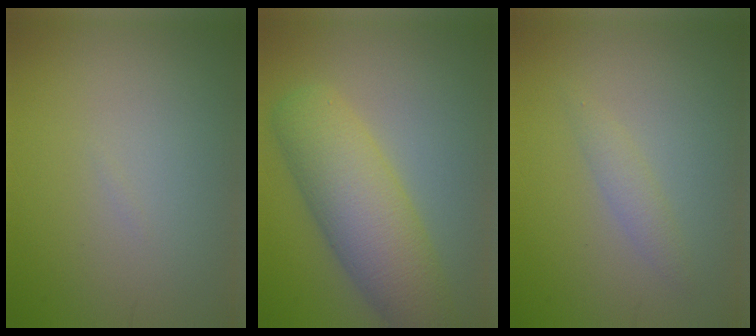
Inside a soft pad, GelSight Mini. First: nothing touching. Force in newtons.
{"total": 7.5, "press": 7.5, "slide": 0.3}
{"total": 1.3, "press": 1.3, "slide": 0.0}